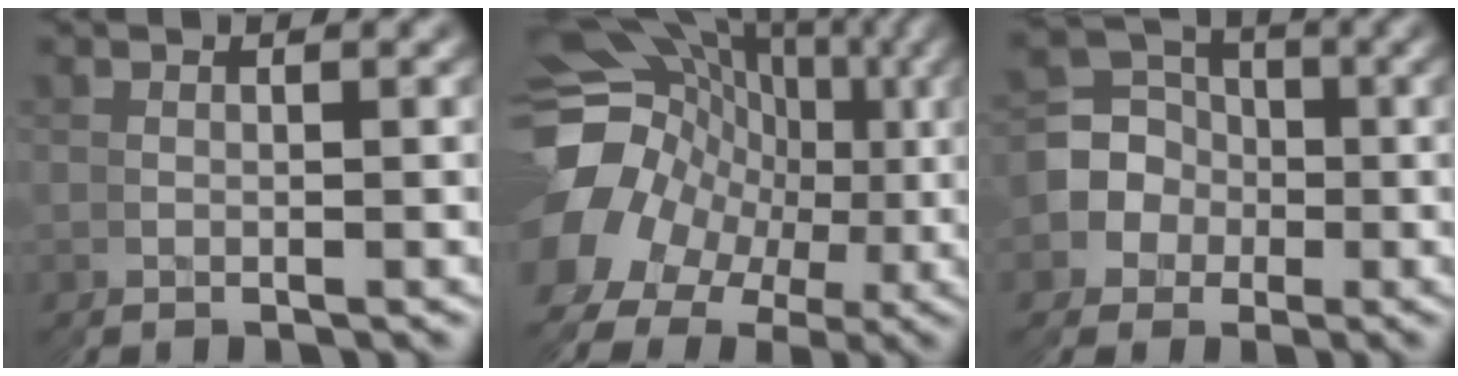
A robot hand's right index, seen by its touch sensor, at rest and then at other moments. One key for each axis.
{"total": 21.5, "fx": 2.4, "fy": 17.3, "fz": 12.5, "tx": -0.211, "ty": -0.029, "tz": 0.040}
{"total": 9.8, "fx": 0.1, "fy": 9.2, "fz": 3.2, "tx": -0.056, "ty": -0.028, "tz": 0.003}